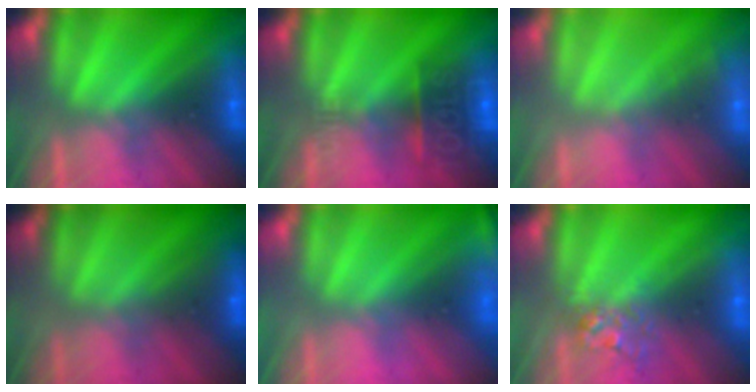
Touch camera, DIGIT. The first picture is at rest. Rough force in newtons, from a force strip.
{"total": 6.5}
{"total": 1.6}
{"total": 2.7}
{"total": 2.4}
{"total": 2.7}